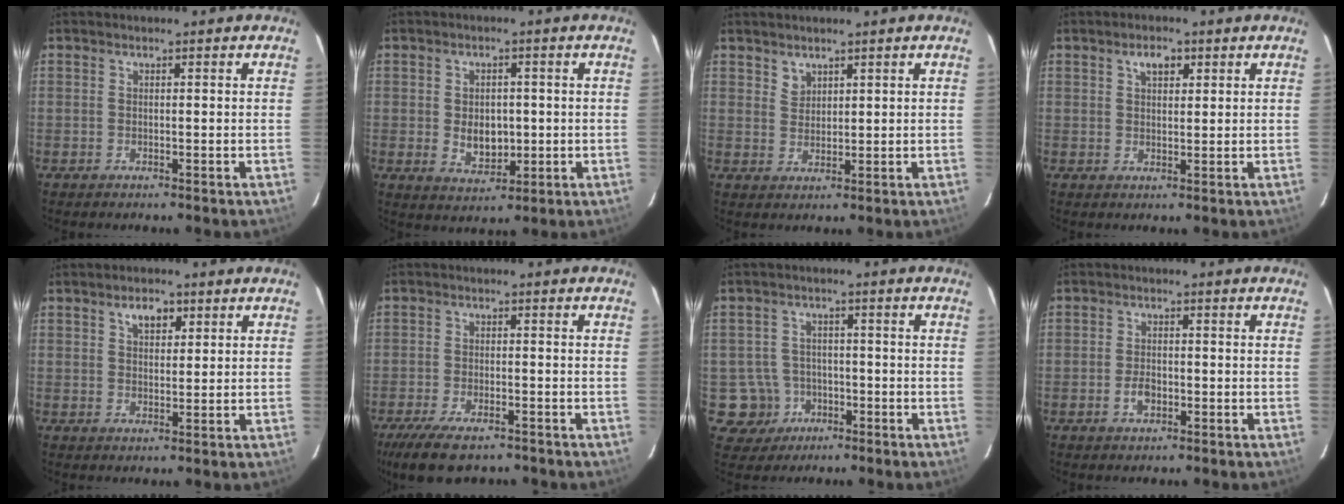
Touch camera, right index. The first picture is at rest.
{"total": 6.1, "force": [-0.3, 4.4, 4.2], "torque": [-0.074, -0.005, 0.005]}
{"total": 2.4, "force": [1.9, 1.4, 0.2], "torque": [0.006, 0.004, 0.036]}
{"total": 3.2, "force": [1.7, 1.8, 2.1], "torque": [-0.033, 0.008, 0.029]}
{"total": 3.8, "force": [2.1, 2.2, 2.3], "torque": [-0.036, 0.008, 0.037]}
{"total": 11.2, "force": [-8.2, 4.4, 6.3], "torque": [-0.150, -0.029, -0.140]}
{"total": 6.4, "force": [-2.4, 5.9, 0.5], "torque": [-0.028, 0.023, -0.030]}
{"total": 3.0, "force": [-1.1, 1.9, 2.0], "torque": [-0.039, 0.001, -0.020]}